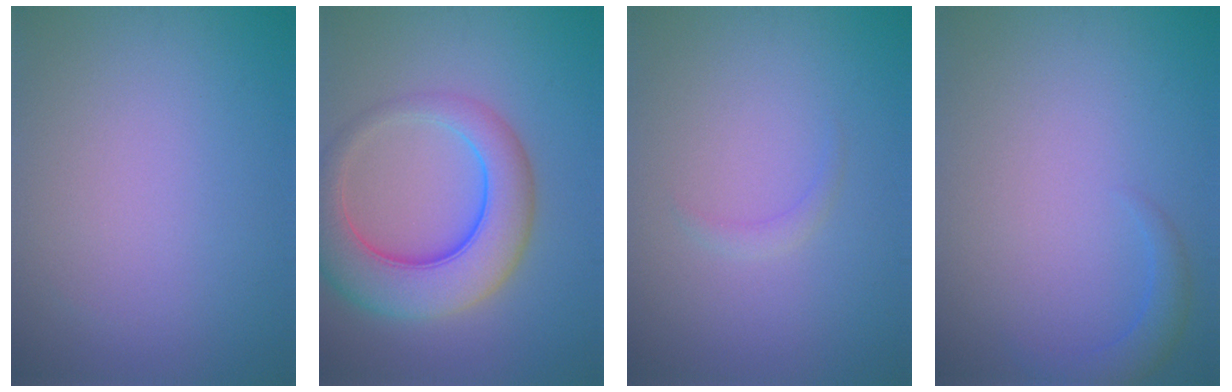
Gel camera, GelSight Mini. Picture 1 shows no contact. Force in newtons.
{"total": 8.1, "press": 8.1, "slide": 0.5}
{"total": 0.8, "press": 0.8, "slide": 0.0}
{"total": 1.8, "press": 1.8, "slide": 0.1}